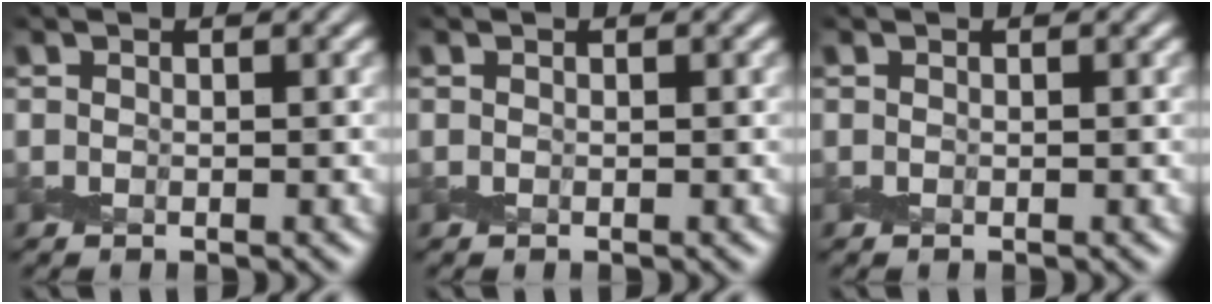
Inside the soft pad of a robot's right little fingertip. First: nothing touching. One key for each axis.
{"total": 0.0}
{"total": 0.0}